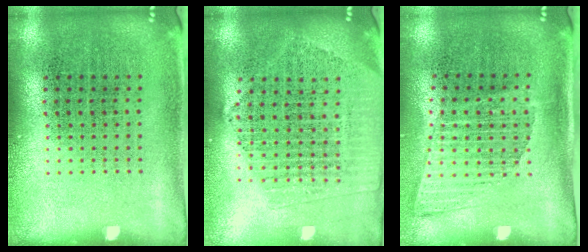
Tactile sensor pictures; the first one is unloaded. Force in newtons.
{"total": 2.0, "press": 1.8, "slide": 0.9}
{"total": 1.4, "press": 1.1, "slide": 0.9}